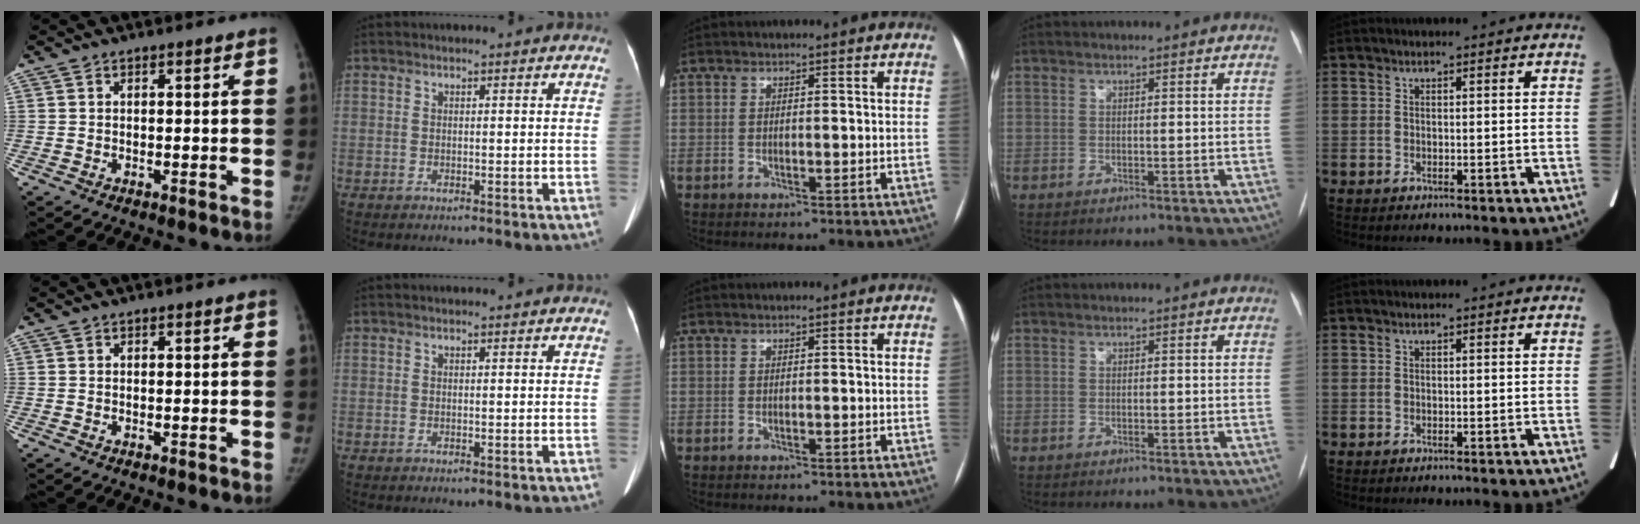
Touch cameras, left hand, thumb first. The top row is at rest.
{}